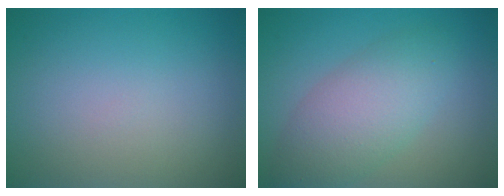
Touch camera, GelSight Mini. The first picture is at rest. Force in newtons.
{"total": 5.3, "press": 5.3, "slide": 0.3}